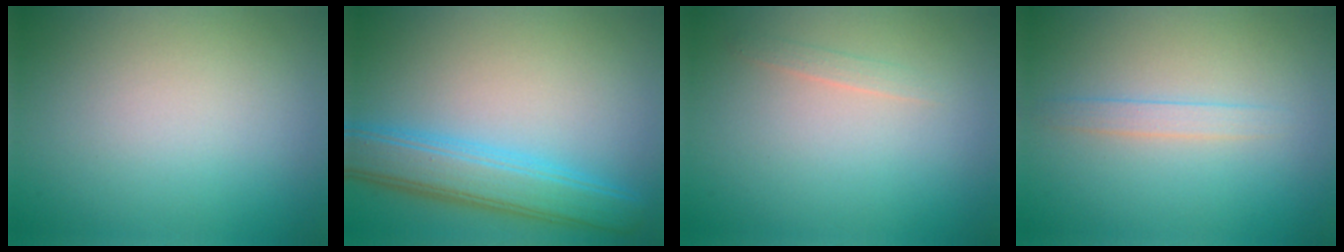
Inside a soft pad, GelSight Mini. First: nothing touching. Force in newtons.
{"total": 5.6, "press": 5.6, "slide": 0.1}
{"total": 0.8, "press": 0.8, "slide": 0.0}
{"total": 1.3, "press": 1.3, "slide": 0.0}